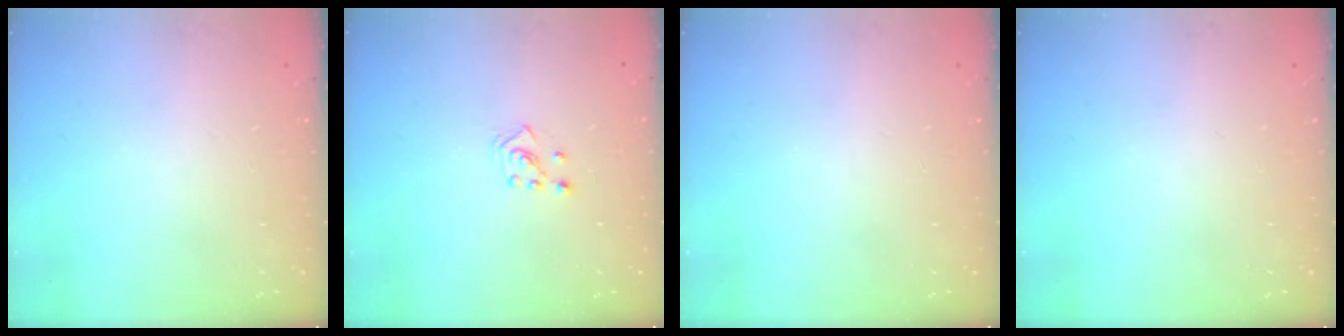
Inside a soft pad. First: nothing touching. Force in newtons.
{"total": 2.3, "press": 2.2, "slide": 0.7}
{"total": 0.0}
{"total": 0.0}